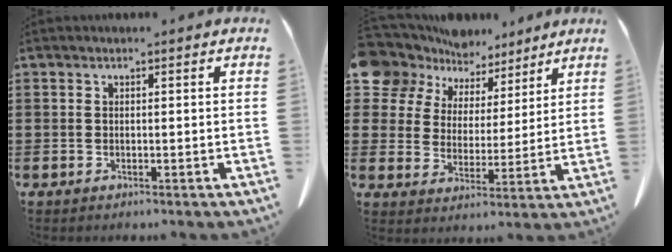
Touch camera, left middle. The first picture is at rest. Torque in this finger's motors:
{"motor_torque": [0.46, 0.09, 0.44, 0.11]}